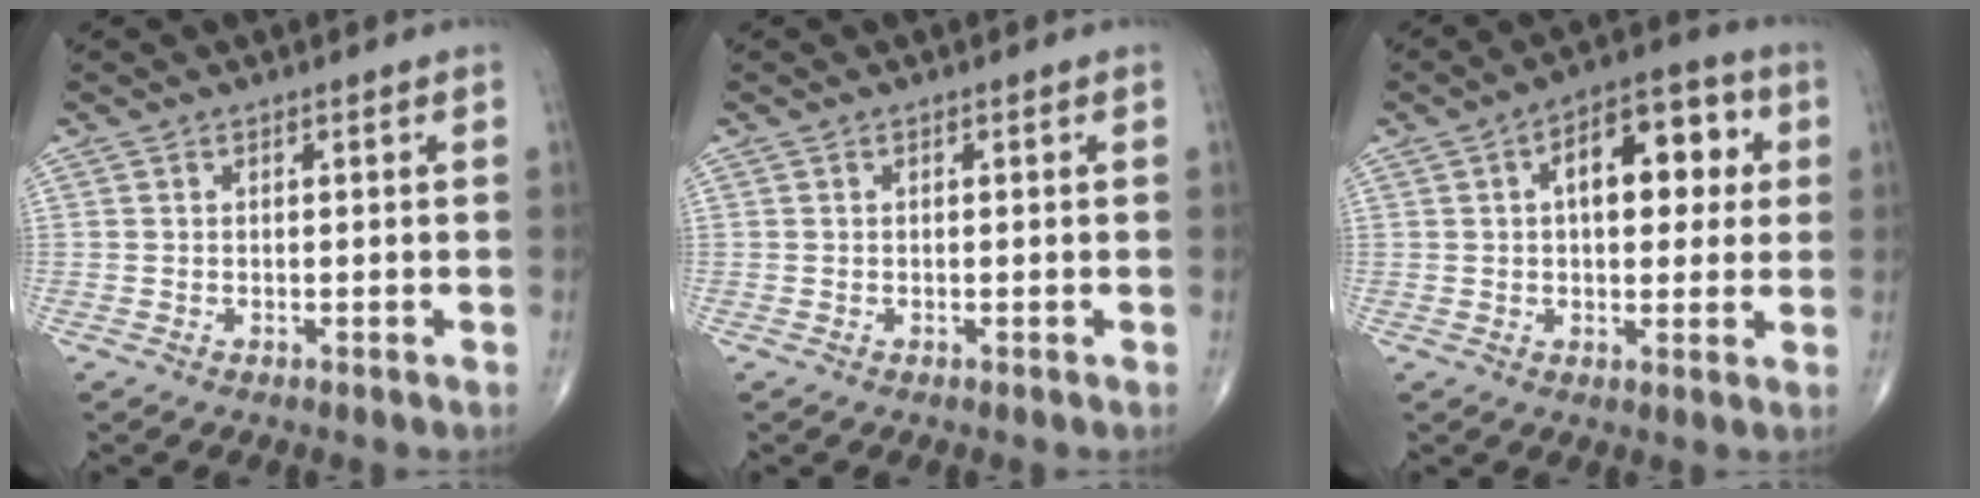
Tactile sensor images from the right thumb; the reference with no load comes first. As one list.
[{"total": 0.0}, {"total": 13.6, "force": [3.1, 7.2, 11.1], "torque": [-0.122, 0.019, 0.039]}]